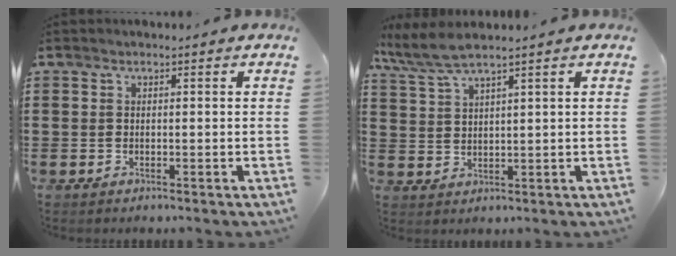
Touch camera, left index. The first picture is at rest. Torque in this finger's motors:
{"motor_torque": [0.14, -0.18, 0.10, 0.13]}